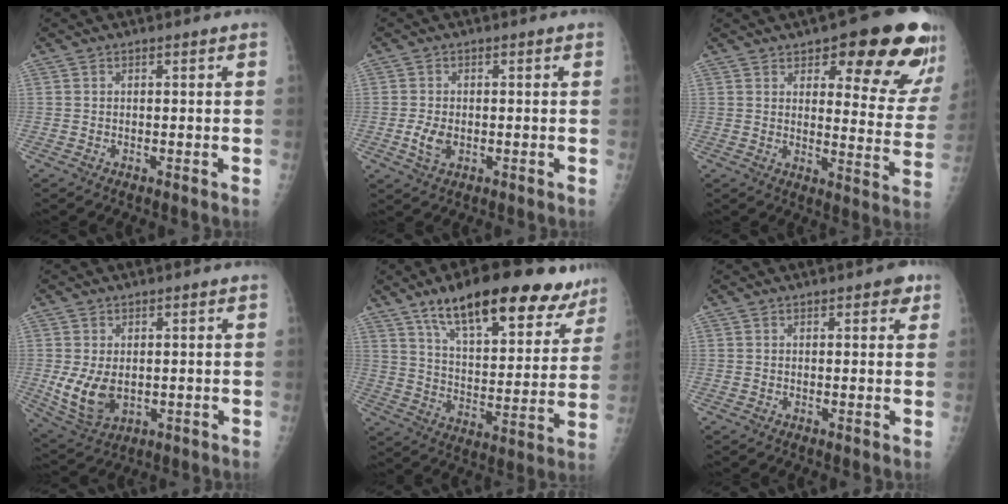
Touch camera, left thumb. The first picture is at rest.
{"total": 3.6, "force": [-0.7, 2.3, 2.7], "torque": [-0.054, -0.003, -0.011]}
{"total": 21.9, "force": [13.2, 7.2, 15.9], "torque": [-0.153, -0.063, 0.167]}
{"total": 8.1, "force": [-0.4, 5.4, 6.0], "torque": [-0.109, -0.015, 0.011]}
{"total": 24.2, "force": [16.4, 8.8, 15.4], "torque": [-0.184, -0.048, 0.252]}
{"total": 2.6, "force": [1.5, 1.1, 1.8], "torque": [-0.009, -0.002, 0.014]}